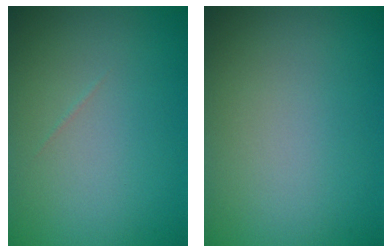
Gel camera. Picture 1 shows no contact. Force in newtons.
{"total": 0.0}